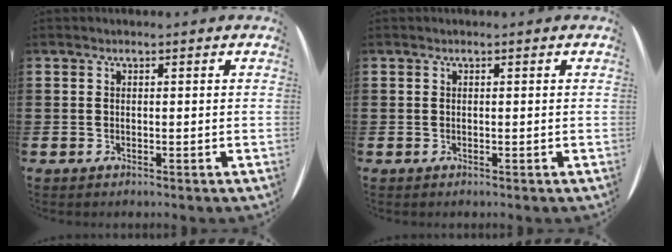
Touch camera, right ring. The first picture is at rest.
{"total": 0.0}